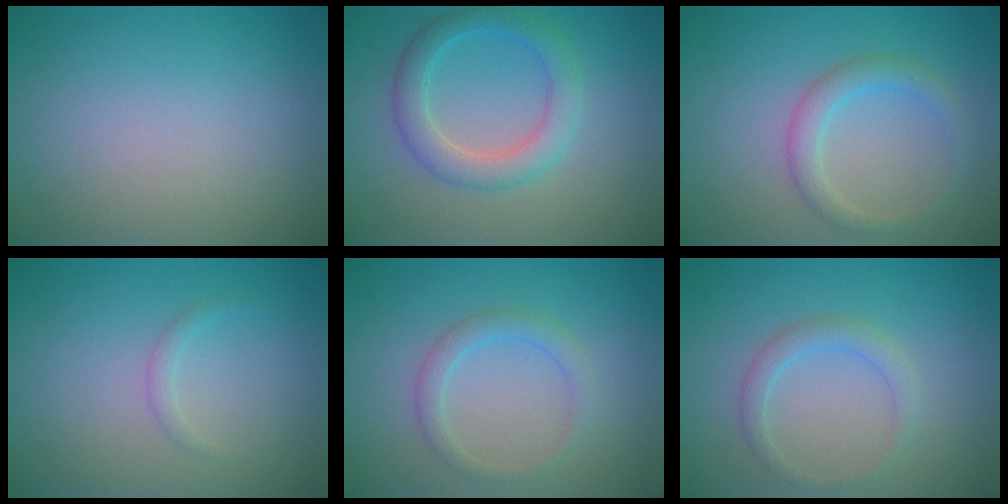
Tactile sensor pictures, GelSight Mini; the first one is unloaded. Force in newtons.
{"total": 3.7, "press": 3.7, "slide": 0.2}
{"total": 2.5, "press": 2.5, "slide": 0.0}
{"total": 0.8, "press": 0.8, "slide": 0.1}
{"total": 1.9, "press": 1.9, "slide": 0.1}
{"total": 1.9, "press": 1.9, "slide": 0.1}